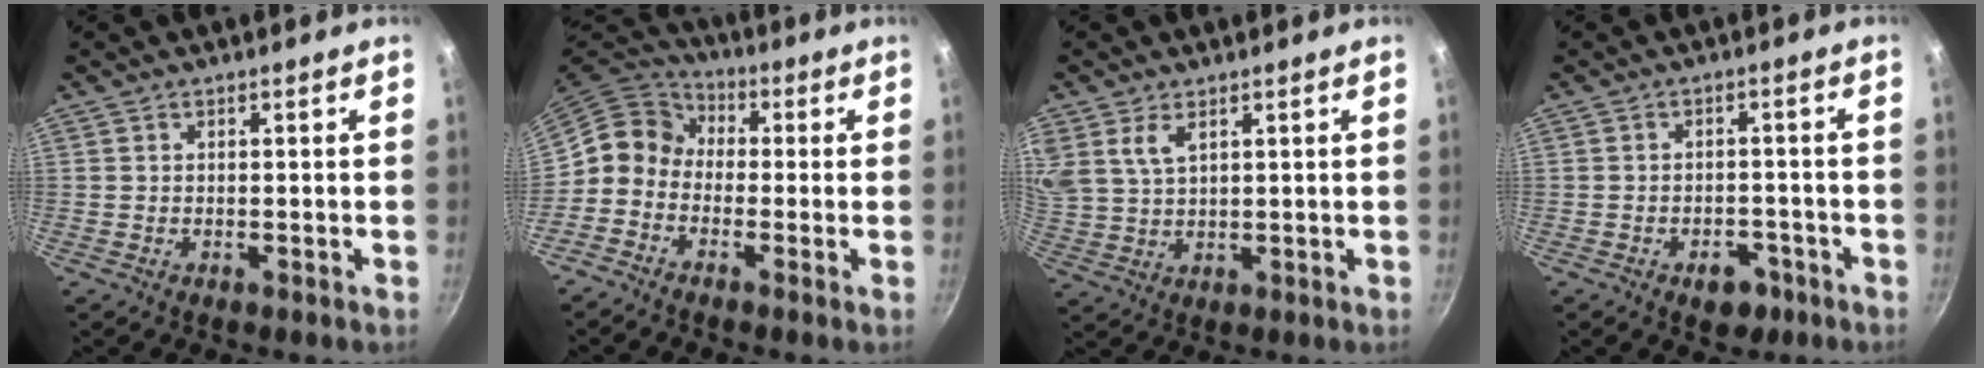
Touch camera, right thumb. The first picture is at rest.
{"total": 8.8, "force": [-2.0, 7.5, 4.1], "torque": [-0.066, 0.053, -0.057]}
{"total": 7.5, "force": [3.5, 4.3, 4.9], "torque": [-0.108, -0.003, 0.081]}
{"total": 4.5, "force": [-2.5, 2.8, 2.5], "torque": [-0.017, 0.018, -0.032]}